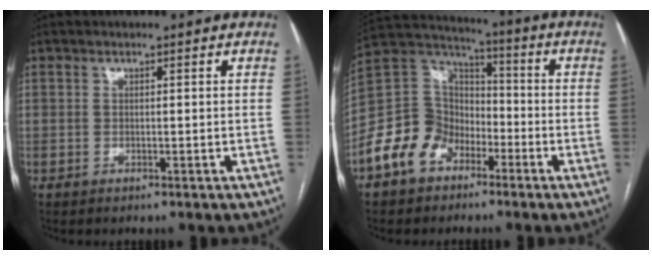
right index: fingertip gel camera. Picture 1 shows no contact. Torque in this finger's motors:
{"motor_torque": [0.74, -0.12, 0.44, 0.13]}